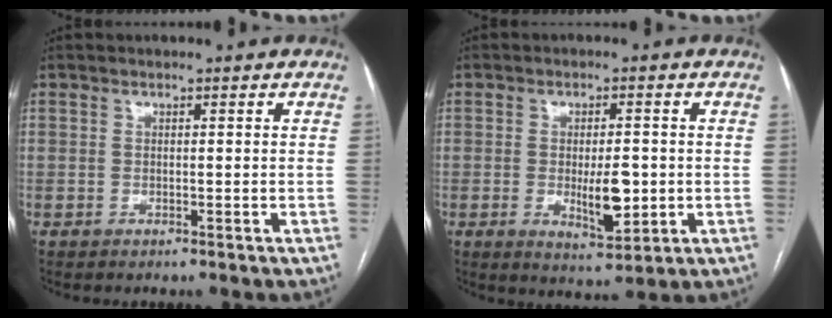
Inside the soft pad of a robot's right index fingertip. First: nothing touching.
{"total": 6.7, "force": [-1.0, 2.1, 6.3], "torque": [-0.103, -0.010, -0.010]}